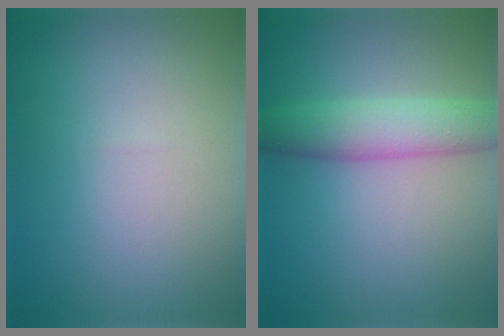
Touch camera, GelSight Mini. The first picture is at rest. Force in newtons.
{"total": 4.3, "press": 4.3, "slide": 0.1}